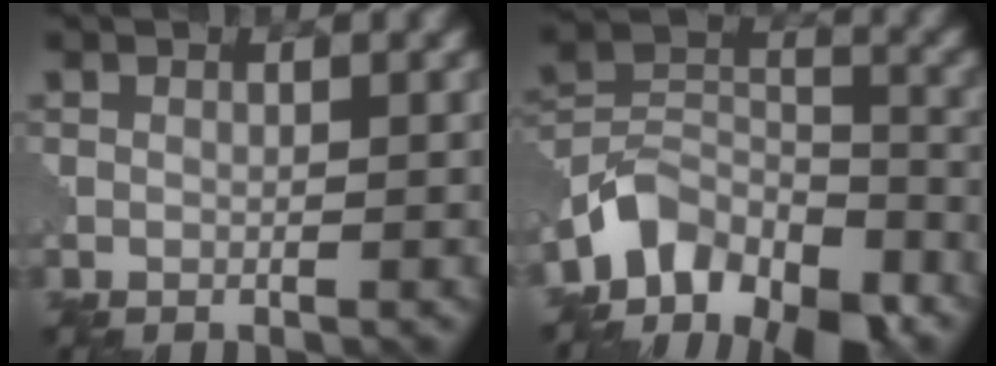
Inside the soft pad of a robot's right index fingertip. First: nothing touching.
{"total": 8.6, "force": [-6.4, 4.4, 3.5], "torque": [-0.052, -0.001, -0.132]}